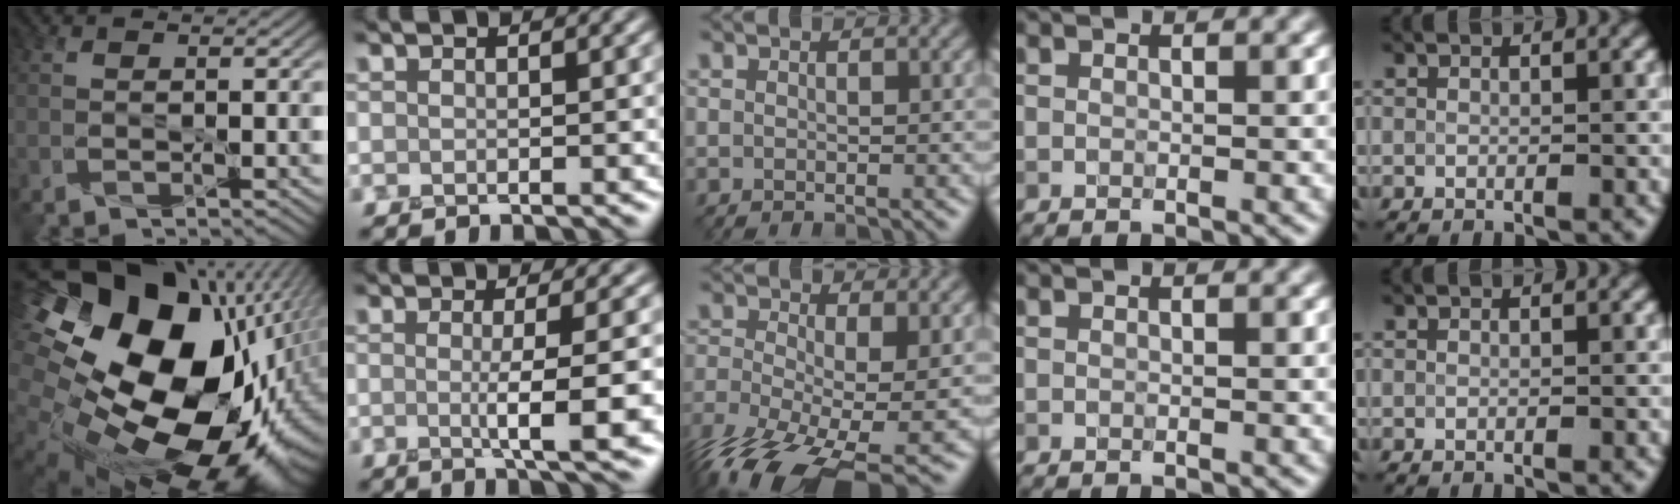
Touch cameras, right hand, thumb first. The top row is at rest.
{"thumb": {"total": 21.6, "force": [2.1, 15.8, 14.6], "torque": [-0.309, -0.049, 0.041]}, "index": {"total": 5.8, "force": [-0.7, 1.1, 5.6], "torque": [-0.080, -0.004, -0.009]}, "middle": {"total": 9.6, "force": [-5.6, 2.9, 7.2], "torque": [-0.149, -0.029, -0.103]}}